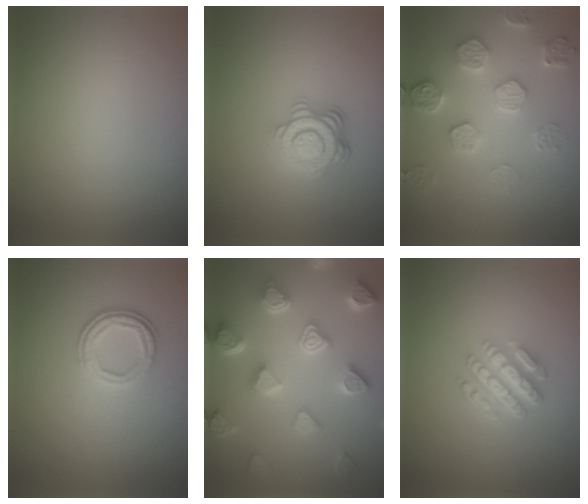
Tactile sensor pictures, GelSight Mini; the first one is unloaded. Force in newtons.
{"total": 4.6, "press": 3.3, "slide": 3.1}
{"total": 4.4, "press": 4.3, "slide": 0.9}
{"total": 2.5, "press": 2.1, "slide": 1.4}
{"total": 7.4, "press": 5.9, "slide": 4.5}
{"total": 4.7, "press": 3.5, "slide": 3.1}